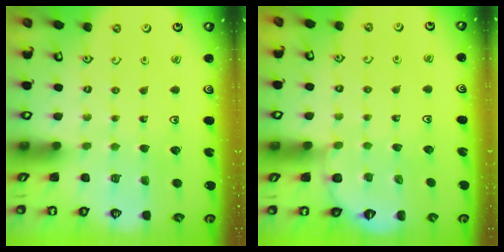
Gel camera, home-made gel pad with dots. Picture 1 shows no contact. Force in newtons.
{"total": 3.2, "press": 2.7, "slide": 1.7}